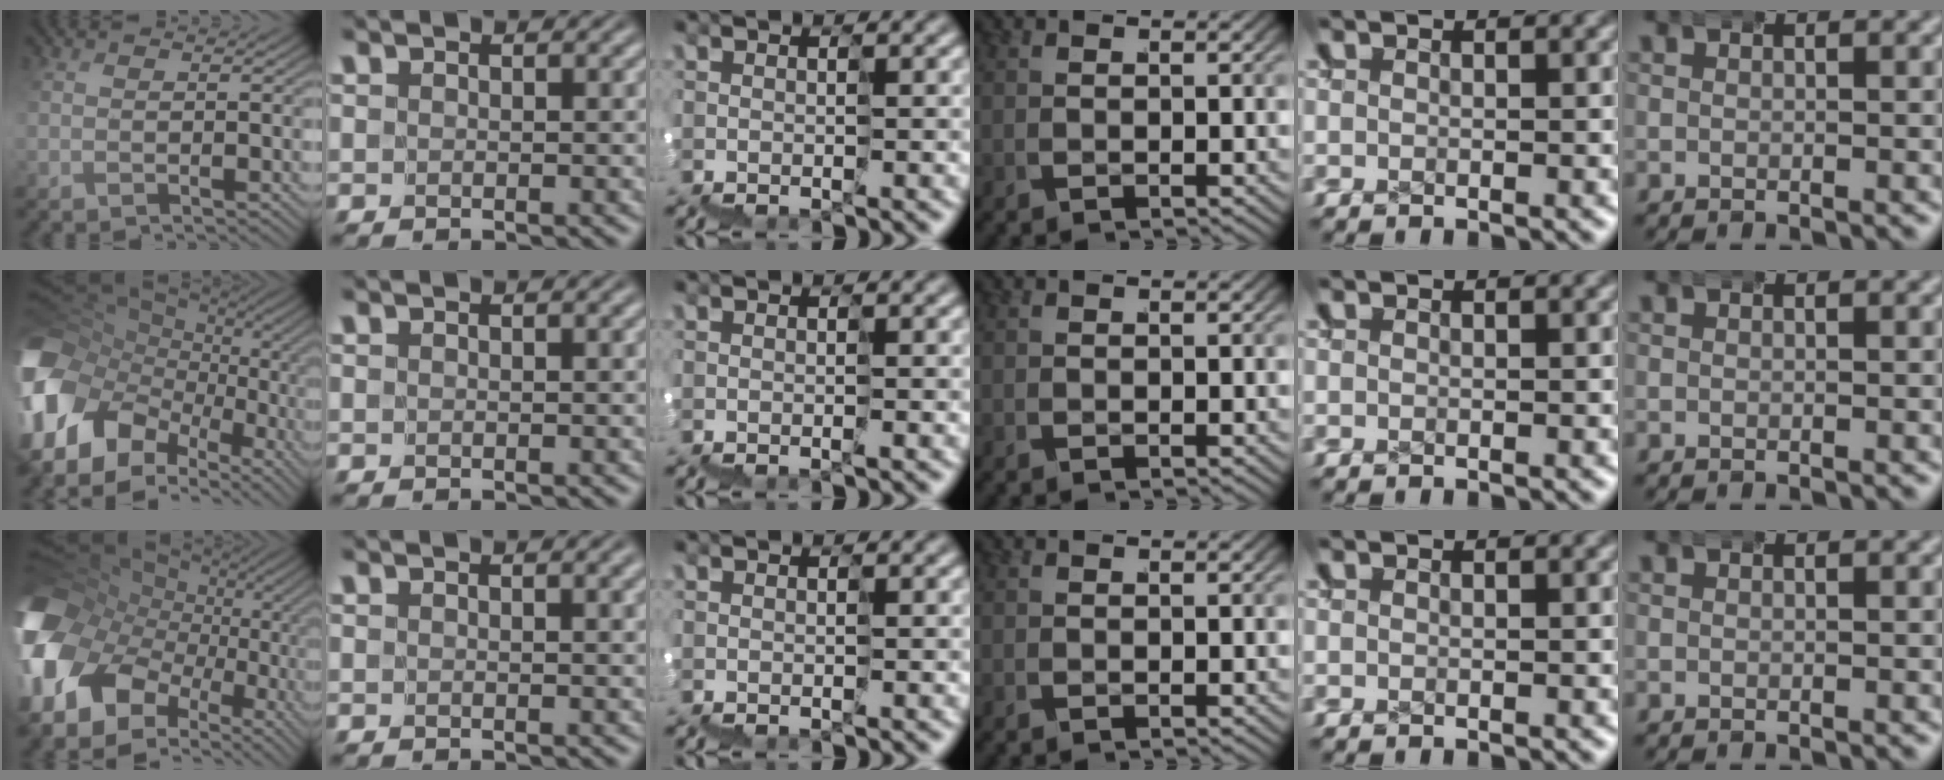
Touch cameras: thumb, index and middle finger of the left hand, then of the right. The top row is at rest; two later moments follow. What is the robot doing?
{"motion": "wrap", "object": "ethernet cable"}